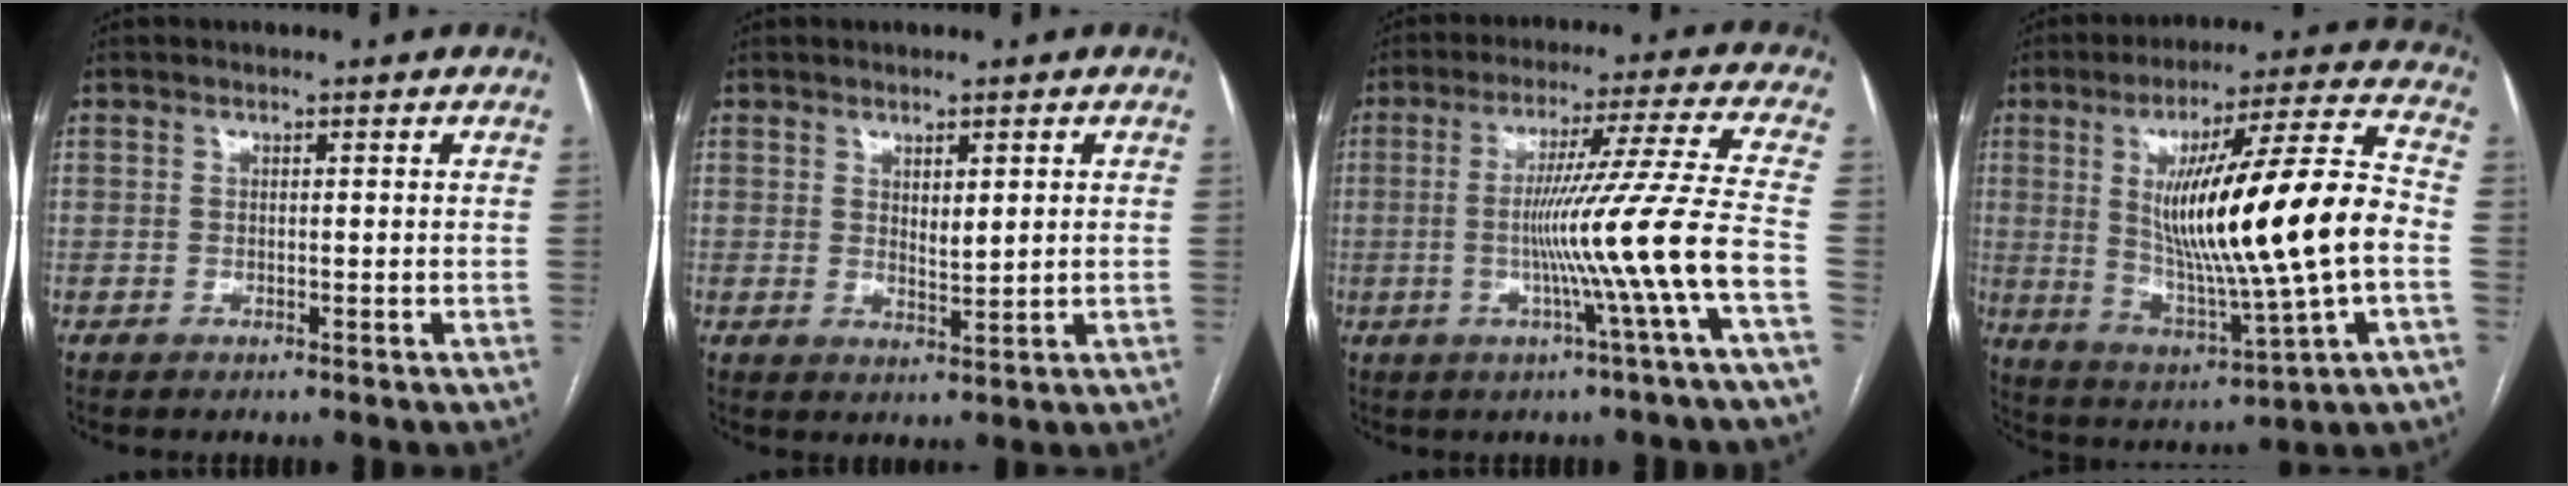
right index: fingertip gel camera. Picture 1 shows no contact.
{"total": 2.8, "force": [0.8, 0.8, 2.6], "torque": [-0.045, -0.007, 0.017]}
{"total": 13.2, "force": [-3.5, -3.7, 12.2], "torque": [-0.203, -0.006, -0.058]}
{"total": 21.3, "force": [-0.5, 0.9, 21.3], "torque": [-0.364, -0.003, -0.006]}